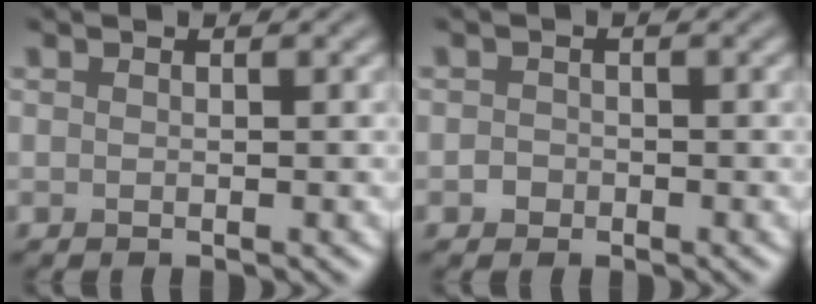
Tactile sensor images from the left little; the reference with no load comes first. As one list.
[{"total": 1.0, "force": [-0.4, 0.8, 0.2], "torque": [0.001, -0.001, -0.011]}]